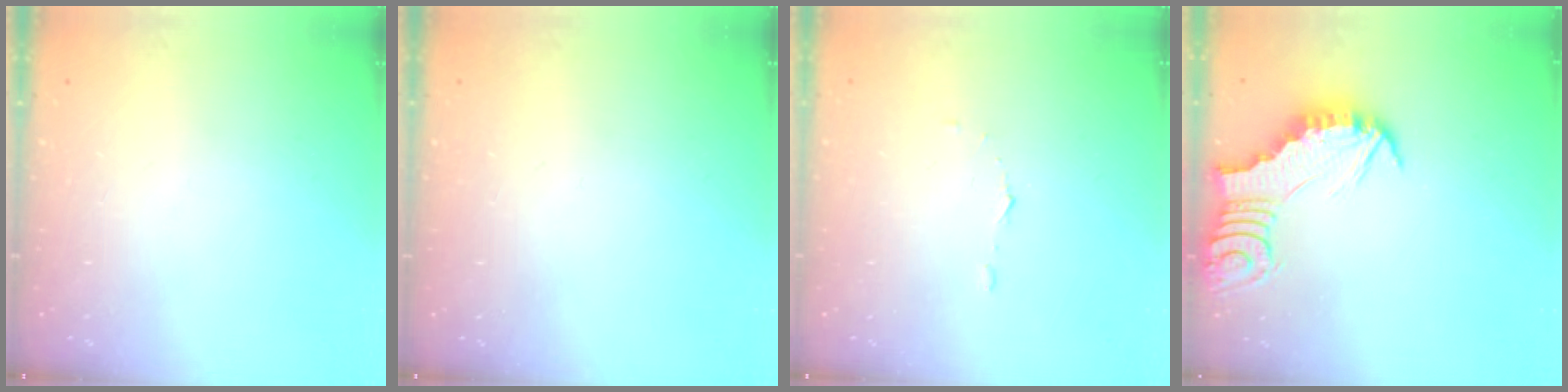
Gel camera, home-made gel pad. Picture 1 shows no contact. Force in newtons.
{"total": 0.0}
{"total": 3.4, "press": 3.4, "slide": 0.3}
{"total": 2.8, "press": 2.8, "slide": 0.2}